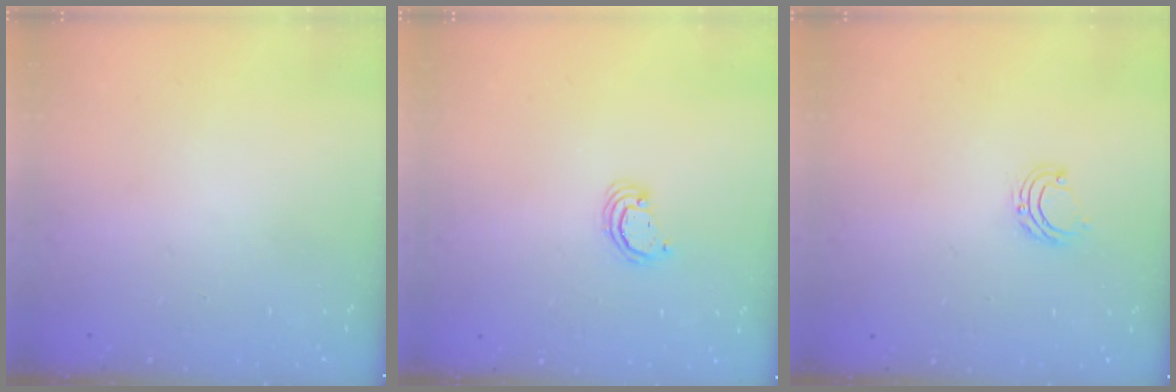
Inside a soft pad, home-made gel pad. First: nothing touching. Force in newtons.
{"total": 2.3, "press": 2.3, "slide": 0.2}
{"total": 5.9, "press": 5.9, "slide": 0.5}